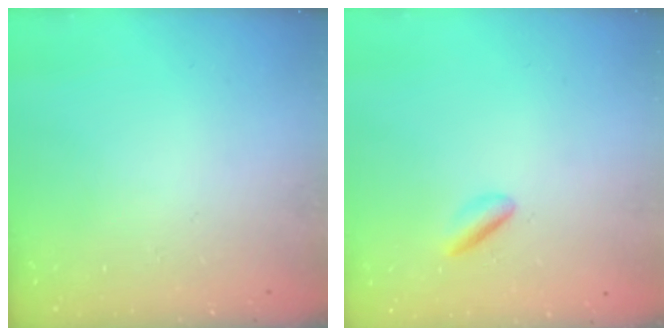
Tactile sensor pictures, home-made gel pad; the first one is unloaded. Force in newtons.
{"total": 1.8, "press": 1.7, "slide": 0.5}